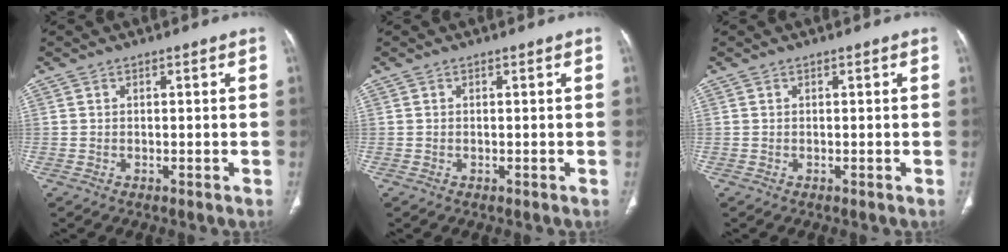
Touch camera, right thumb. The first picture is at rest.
{"total": 0.0}
{"total": 0.0}